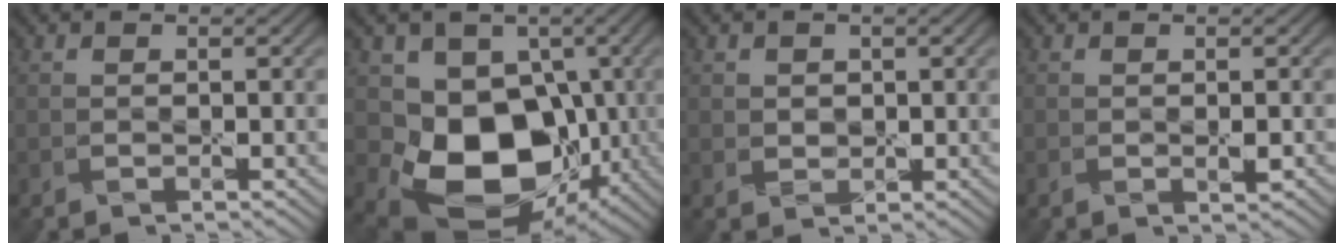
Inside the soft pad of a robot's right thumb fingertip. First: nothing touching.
{"total": 12.8, "force": [-1.7, 9.8, 8.1], "torque": [-0.145, -0.038, -0.030]}
{"total": 1.7, "force": [0.4, 1.5, 0.6], "torque": [-0.018, -0.005, 0.006]}
{"total": 1.5, "force": [-0.4, 0.7, 1.2], "torque": [-0.022, -0.008, -0.003]}